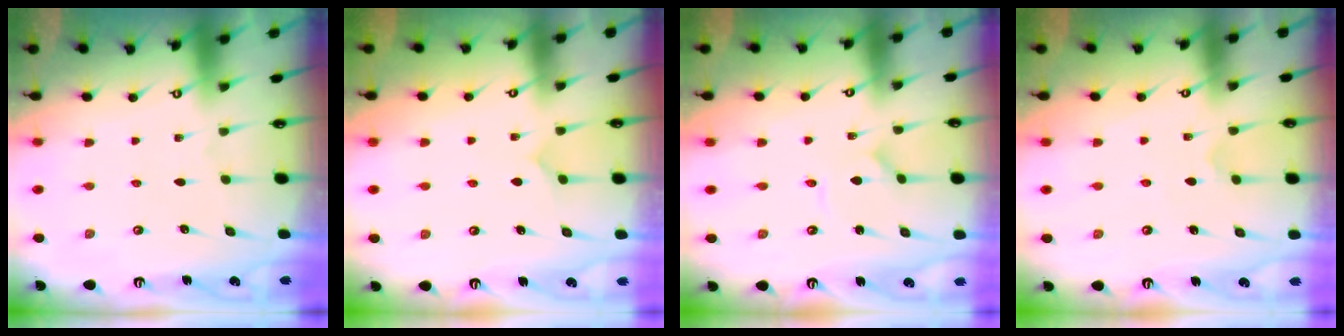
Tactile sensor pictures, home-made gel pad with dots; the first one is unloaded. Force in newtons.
{"total": 3.3, "press": 3.3, "slide": 0.4}
{"total": 1.0, "press": 1.0, "slide": 0.2}
{"total": 2.5, "press": 2.5, "slide": 0.5}